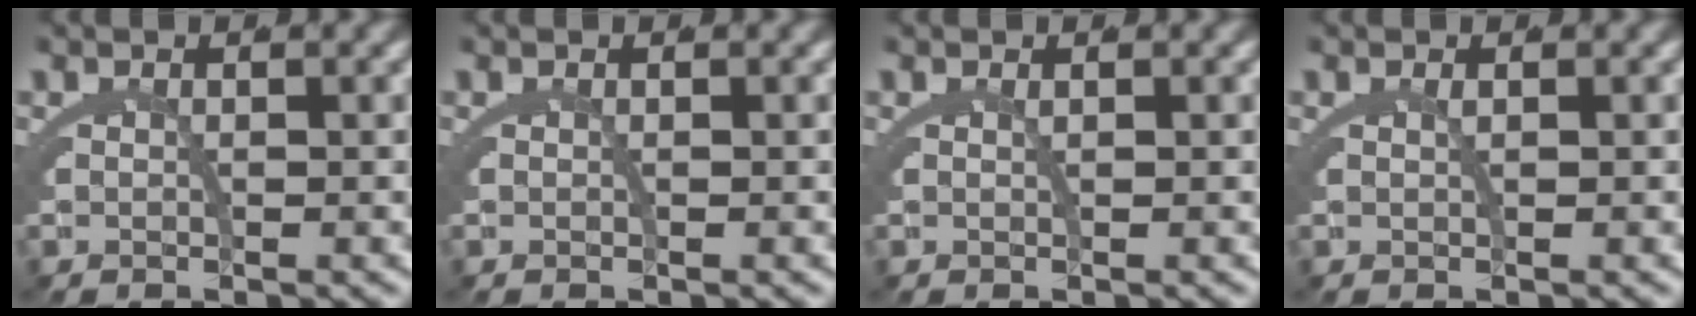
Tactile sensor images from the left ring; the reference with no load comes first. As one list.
[{"total": 0.0}, {"total": 0.6, "force": [0.3, -0.4, 0.2], "torque": [-0.004, -0.005, 0.010]}, {"total": 0.7, "force": [0.3, -0.5, 0.3], "torque": [-0.003, -0.001, 0.007]}]